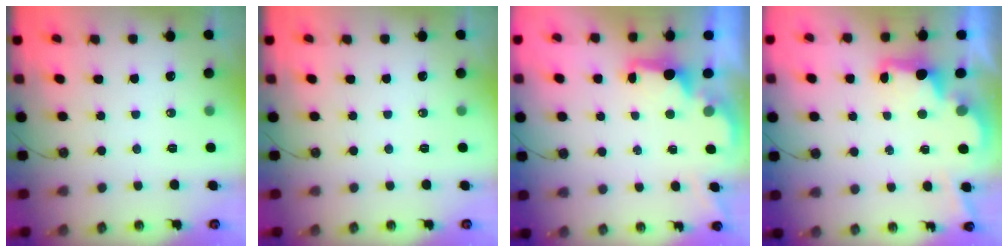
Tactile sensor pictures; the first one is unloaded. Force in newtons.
{"total": 0.0}
{"total": 2.1, "press": 1.9, "slide": 0.8}
{"total": 2.6, "press": 2.5, "slide": 0.8}